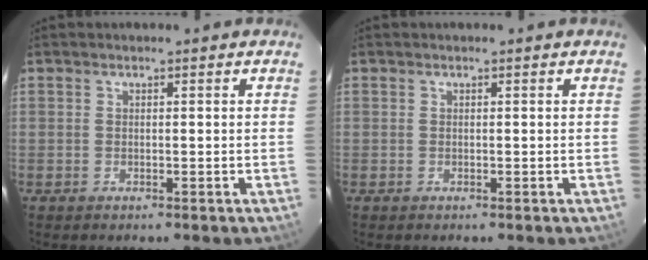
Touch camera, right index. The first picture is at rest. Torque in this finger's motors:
{"motor_torque": [0.00, 0.00, 0.01, 0.01]}